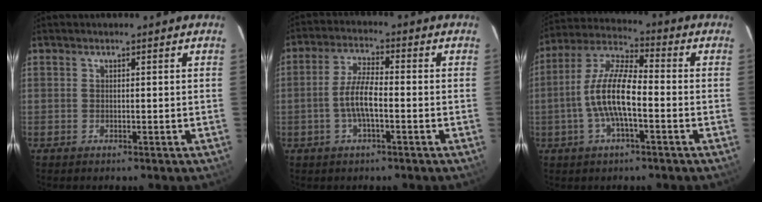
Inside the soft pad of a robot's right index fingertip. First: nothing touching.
{"total": 6.4, "force": [-1.6, 1.6, 6.0], "torque": [-0.121, 0.006, -0.032]}
{"total": 11.7, "force": [-2.6, 3.3, 10.9], "torque": [-0.224, 0.008, -0.054]}